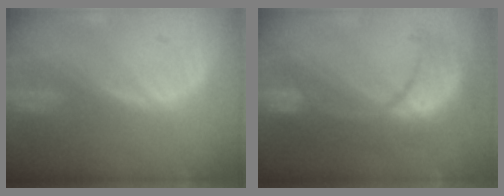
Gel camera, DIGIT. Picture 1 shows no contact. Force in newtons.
{"total": 10.3, "press": 10.3, "slide": 1.1}